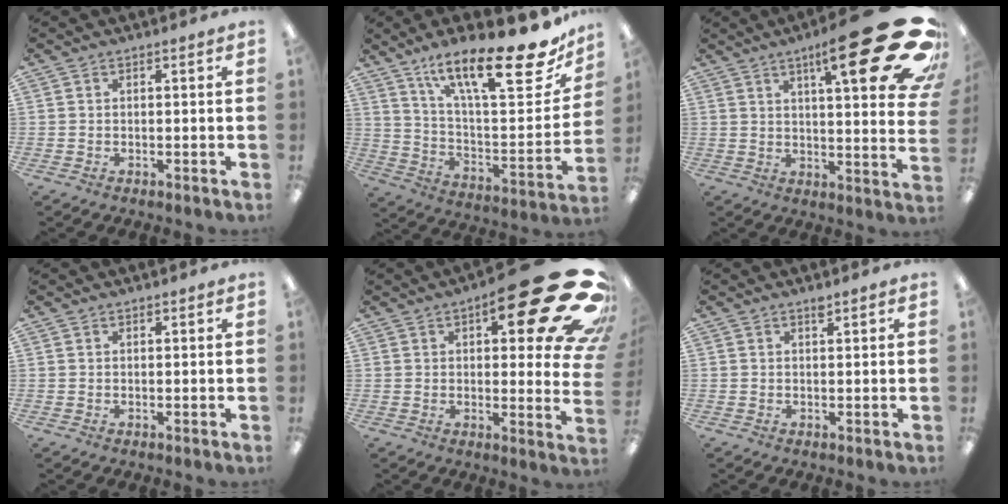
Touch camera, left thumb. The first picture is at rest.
{"total": 24.0, "force": [16.0, 6.5, 16.7], "torque": [-0.249, -0.109, 0.261]}
{"total": 25.0, "force": [13.0, 6.1, 20.5], "torque": [-0.273, -0.086, 0.198]}
{"total": 0.9, "force": [0.7, 0.5, 0.2], "torque": [-0.004, 0.000, 0.014]}
{"total": 25.7, "force": [11.5, 9.1, 21.1], "torque": [-0.255, -0.076, 0.185]}
{"total": 1.5, "force": [1.3, 0.5, 0.7], "torque": [-0.007, -0.005, 0.022]}